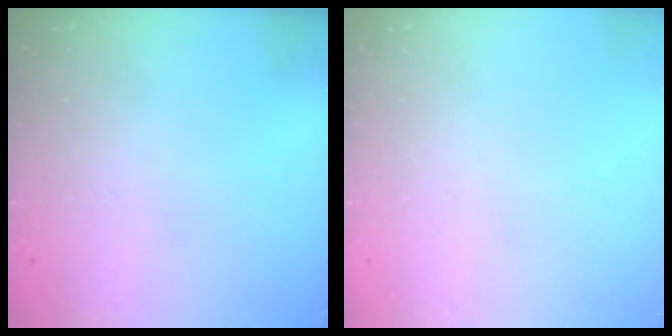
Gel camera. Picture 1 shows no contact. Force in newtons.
{"total": 0.0}